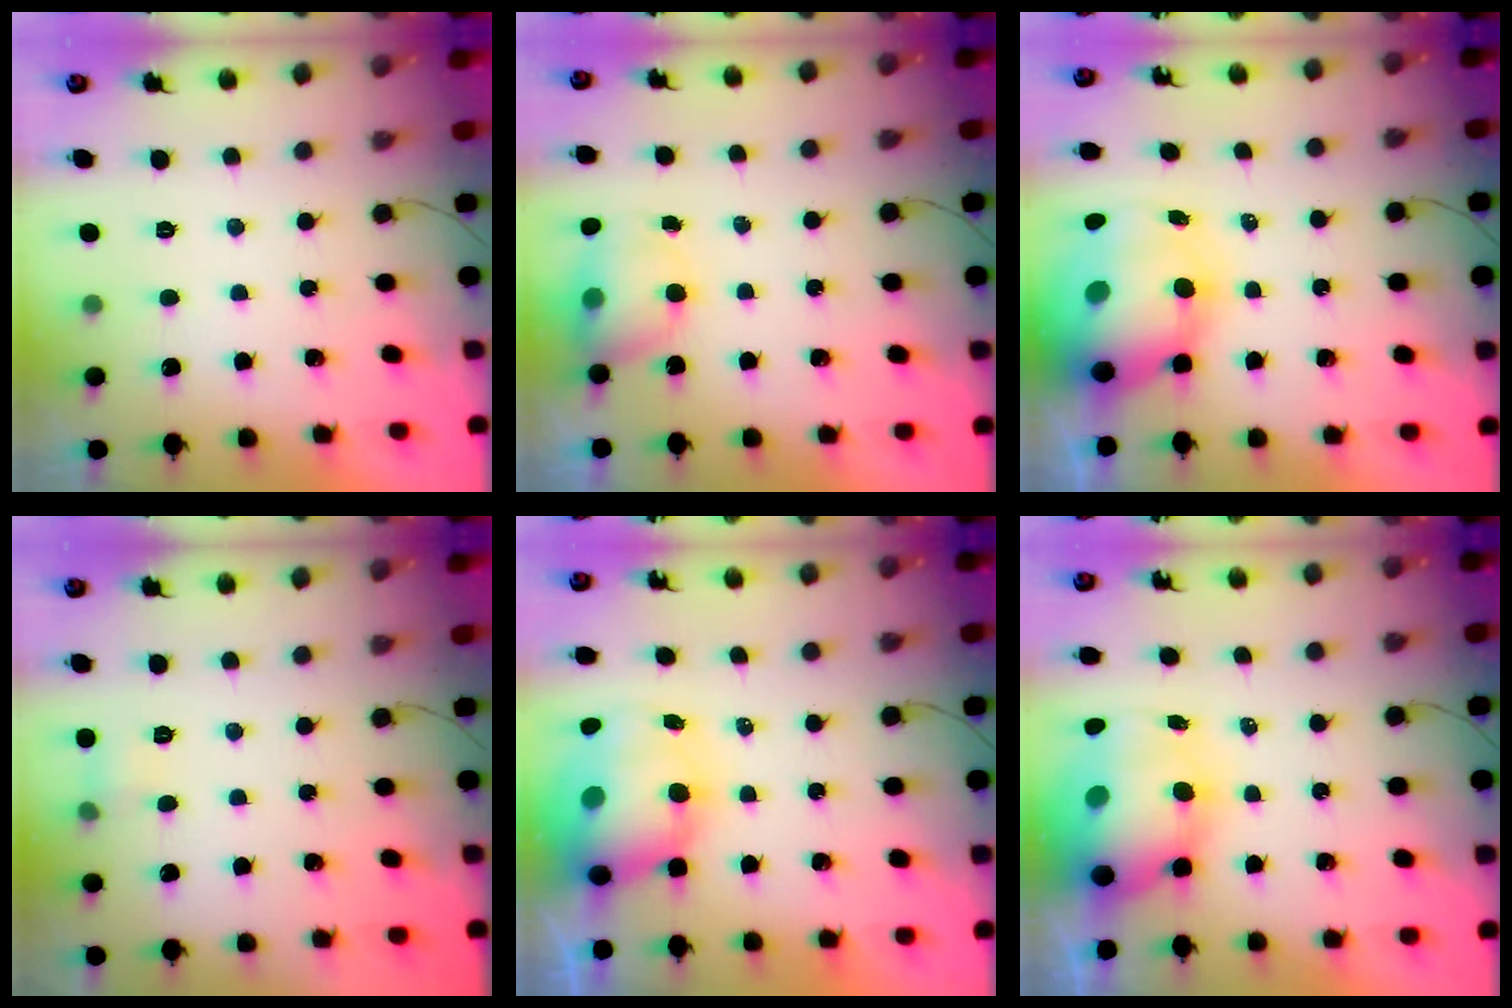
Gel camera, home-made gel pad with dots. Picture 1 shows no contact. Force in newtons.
{"total": 8.6, "press": 7.1, "slide": 4.7}
{"total": 13.7, "press": 13.3, "slide": 3.3}
{"total": 4.4, "press": 4.2, "slide": 1.3}
{"total": 13.0, "press": 12.6, "slide": 3.1}
{"total": 13.0, "press": 12.6, "slide": 3.0}